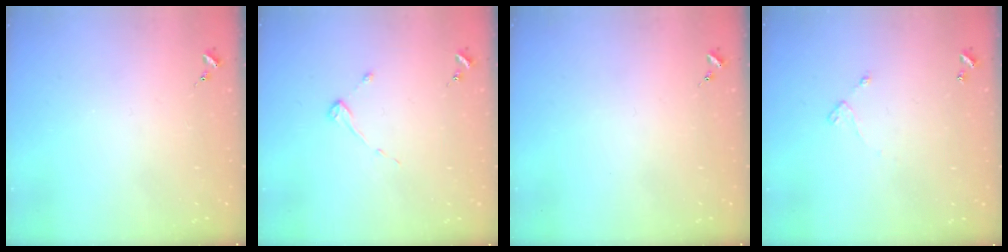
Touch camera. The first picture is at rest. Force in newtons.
{"total": 2.9, "press": 2.8, "slide": 0.3}
{"total": 0.0}
{"total": 4.6, "press": 4.6, "slide": 0.3}